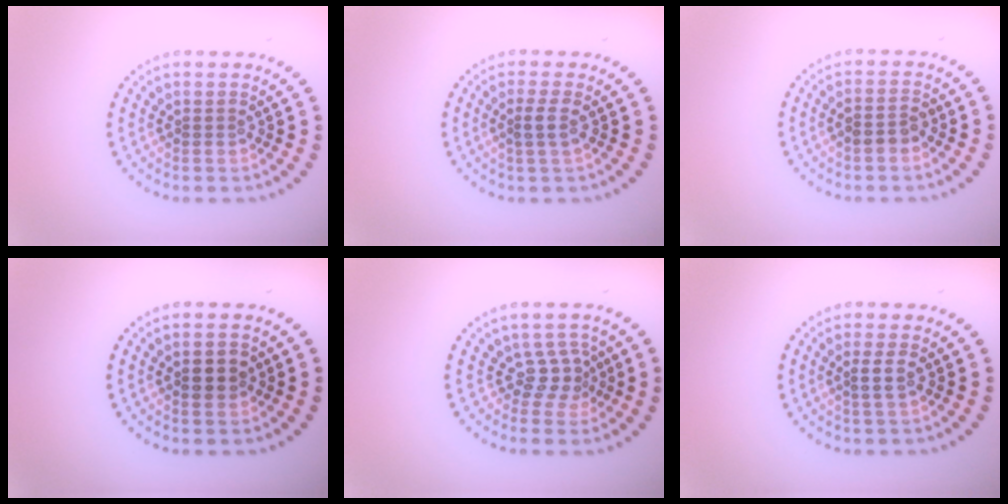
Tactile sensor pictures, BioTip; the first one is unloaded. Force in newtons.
{"total": 1.5, "press": 1.2, "slide": 0.9}
{"total": 1.9, "press": 1.8, "slide": 0.6}
{"total": 1.9, "press": 1.9, "slide": 0.2}
{"total": 2.2, "press": 1.5, "slide": 1.7}
{"total": 1.4, "press": 1.1, "slide": 0.8}